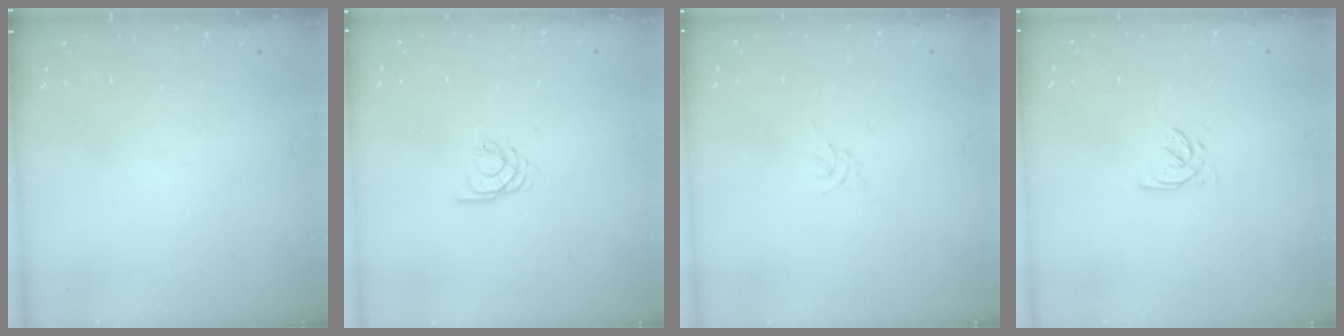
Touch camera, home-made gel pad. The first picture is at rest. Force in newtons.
{"total": 2.6, "press": 2.6, "slide": 0.3}
{"total": 0.0}
{"total": 2.5, "press": 2.5, "slide": 0.3}